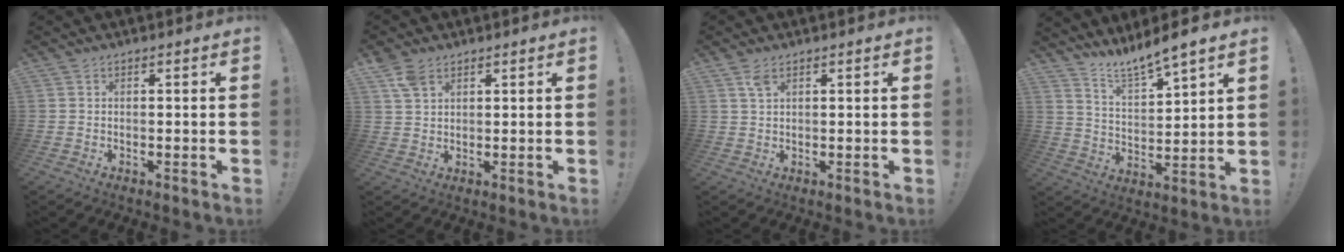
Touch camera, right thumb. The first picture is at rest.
{"total": 5.5, "force": [3.4, 3.2, 3.0], "torque": [-0.056, -0.009, 0.066]}
{"total": 3.2, "force": [1.8, 1.4, 2.3], "torque": [-0.049, 0.001, 0.032]}
{"total": 8.4, "force": [7.8, 0.5, 3.0], "torque": [-0.062, -0.059, 0.139]}